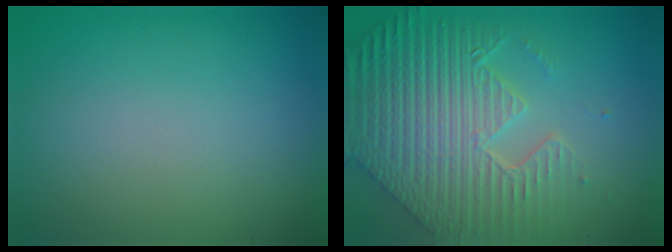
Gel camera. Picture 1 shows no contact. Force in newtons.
{"total": 9.3, "press": 6.6, "slide": 6.5}